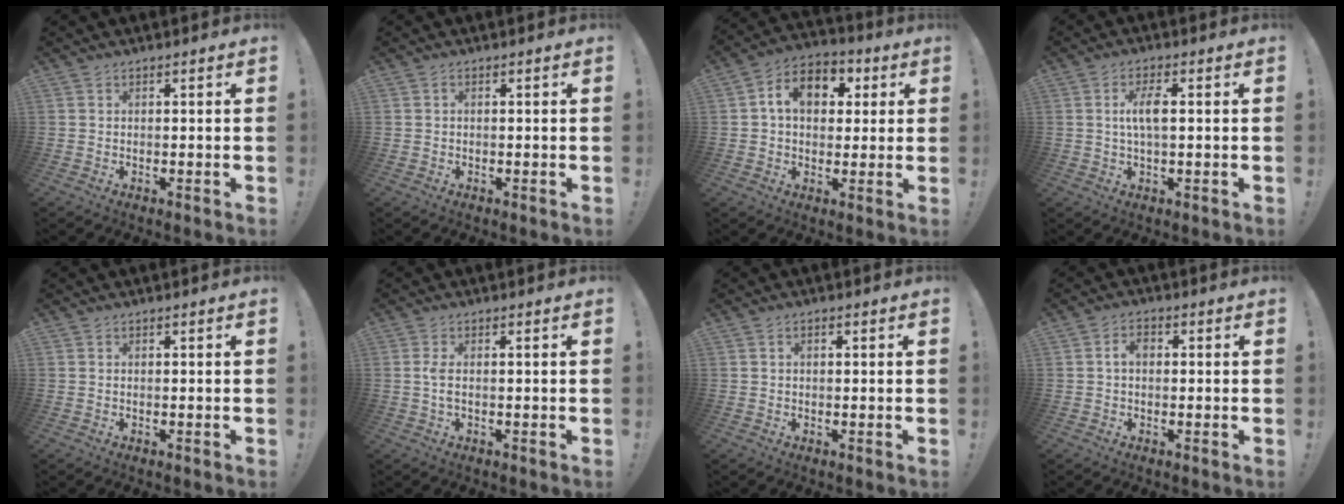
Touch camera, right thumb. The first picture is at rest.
{"total": 0.5, "force": [-0.3, 0.3, 0.3], "torque": [-0.008, 0.003, -0.006]}
{"total": 11.1, "force": [2.7, 8.1, 7.2], "torque": [-0.110, 0.007, 0.051]}
{"total": 5.8, "force": [0.4, 2.0, 5.4], "torque": [-0.107, 0.006, 0.002]}
{"total": 0.0}
{"total": 2.7, "force": [0.2, 0.5, 2.7], "torque": [-0.065, 0.002, 0.001]}
{"total": 0.7, "force": [0.1, 0.5, 0.6], "torque": [-0.007, 0.002, -0.001]}
{"total": 3.5, "force": [0.2, 2.2, 2.7], "torque": [-0.047, 0.011, 0.001]}